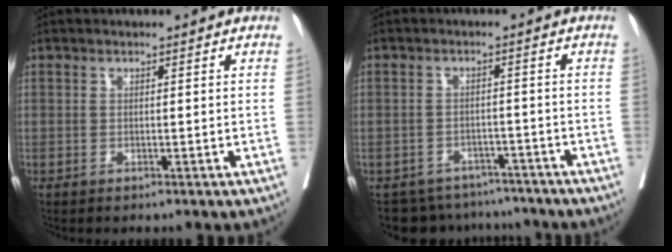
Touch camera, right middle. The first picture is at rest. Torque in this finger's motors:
{"motor_torque": [-0.03, -0.05, 0.01, 0.00]}